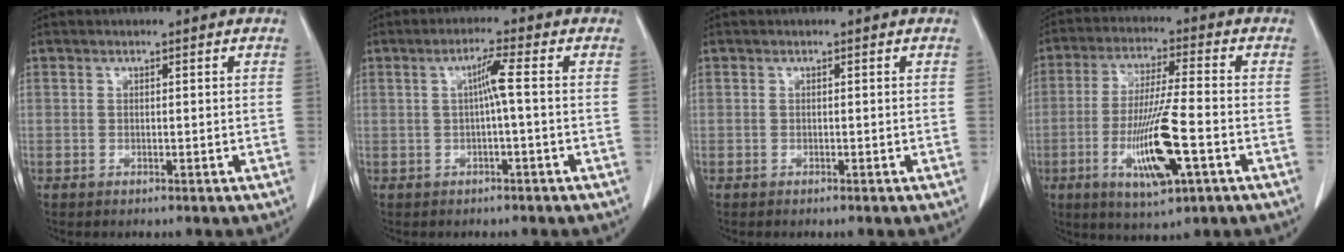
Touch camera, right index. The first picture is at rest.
{"total": 3.2, "force": [0.1, -0.3, 3.2], "torque": [-0.059, 0.010, 0.003]}
{"total": 0.0}
{"total": 12.4, "force": [-4.0, 1.1, 11.7], "torque": [-0.225, -0.017, -0.069]}